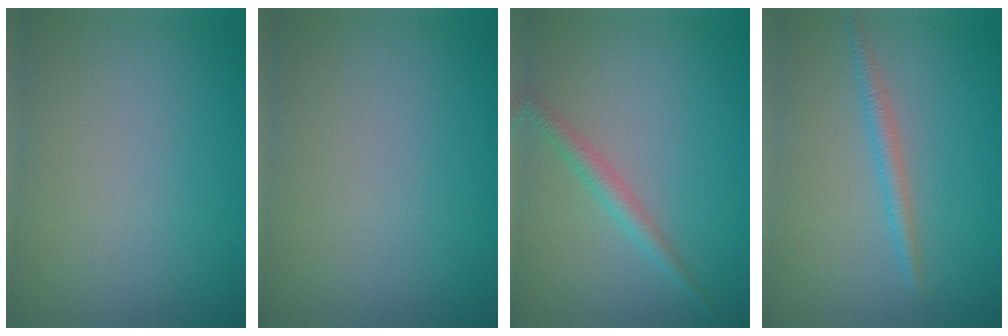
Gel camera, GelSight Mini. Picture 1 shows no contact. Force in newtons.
{"total": 0.0}
{"total": 2.0, "press": 2.0, "slide": 0.0}
{"total": 1.7, "press": 1.7, "slide": 0.1}